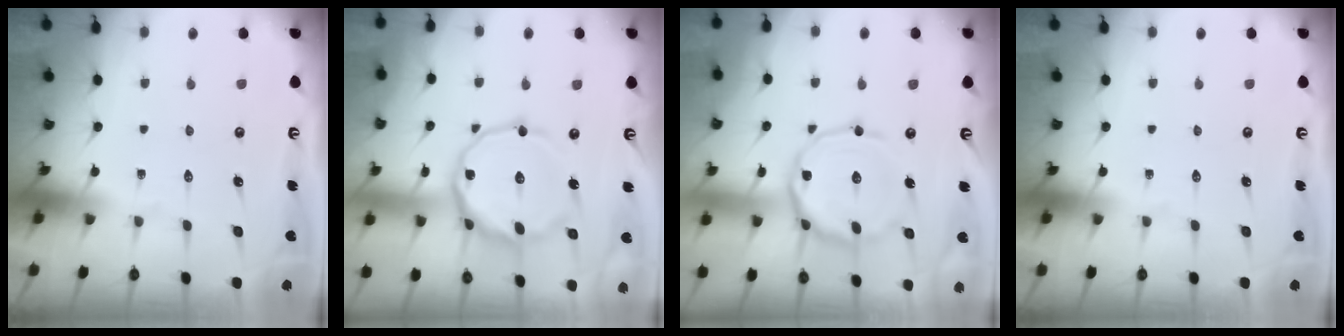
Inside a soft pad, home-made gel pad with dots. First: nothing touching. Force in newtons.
{"total": 16.2, "press": 16.2, "slide": 1.2}
{"total": 13.4, "press": 13.4, "slide": 0.9}
{"total": 0.0}